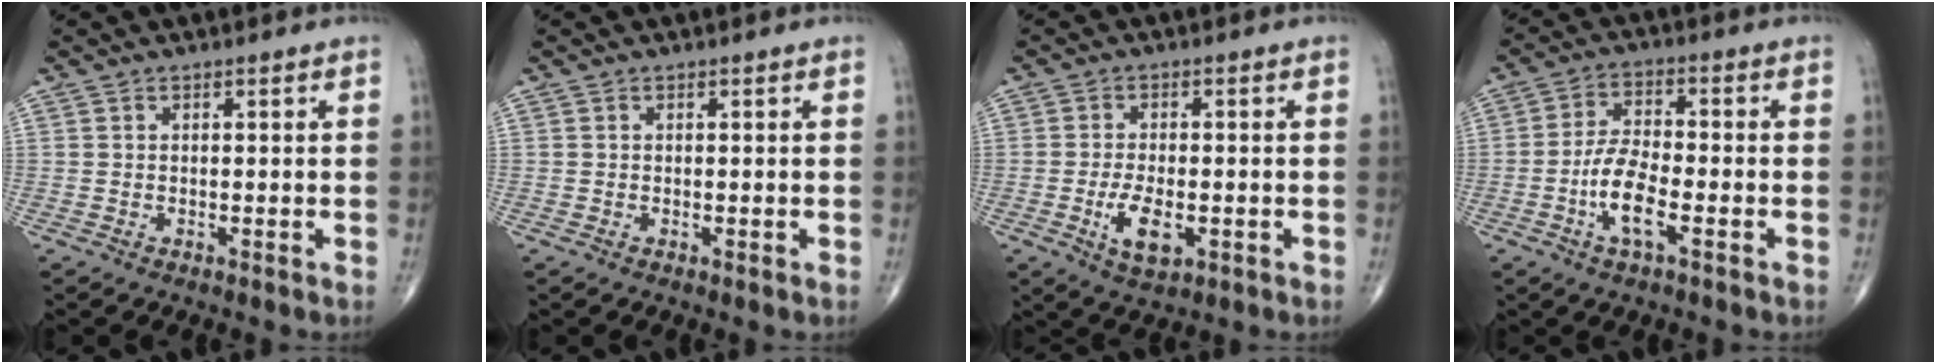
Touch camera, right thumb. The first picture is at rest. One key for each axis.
{"total": 0.0}
{"total": 6.3, "fx": -1.8, "fy": 3.0, "fz": 5.3, "tx": -0.093, "ty": -0.002, "tz": -0.026}
{"total": 7.9, "fx": -2.9, "fy": 2.7, "fz": 6.9, "tx": -0.140, "ty": 0.017, "tz": -0.057}